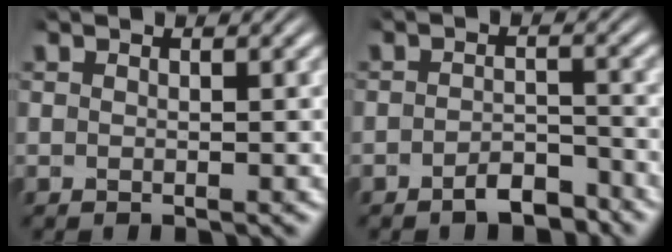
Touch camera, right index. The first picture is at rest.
{"total": 3.3, "force": [-3.0, 1.0, 0.9], "torque": [0.007, 0.003, -0.057]}